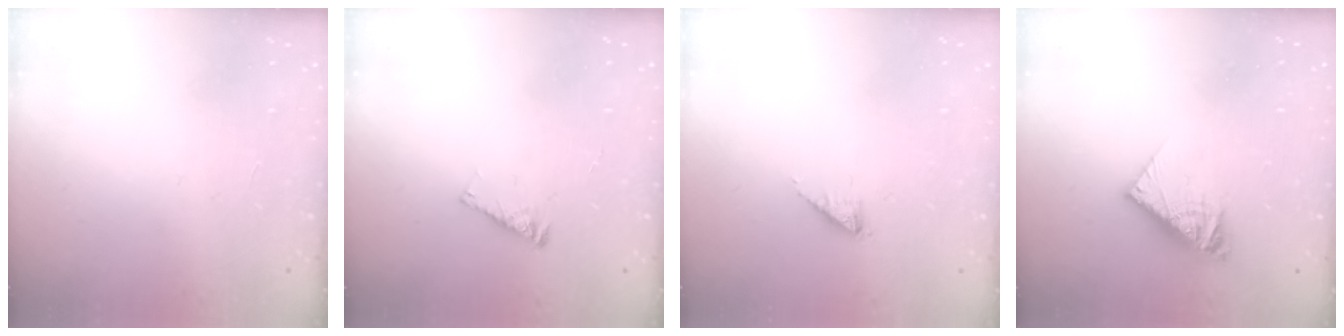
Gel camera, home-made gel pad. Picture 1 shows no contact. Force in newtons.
{"total": 3.8, "press": 3.8, "slide": 0.3}
{"total": 2.1, "press": 2.1, "slide": 0.2}
{"total": 10.0, "press": 10.0, "slide": 0.9}